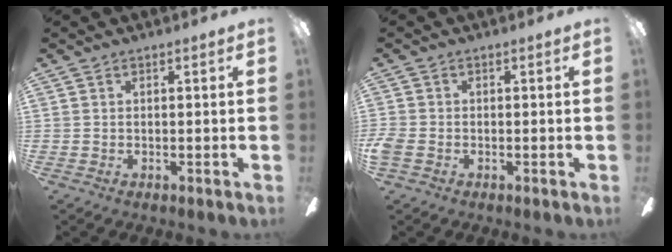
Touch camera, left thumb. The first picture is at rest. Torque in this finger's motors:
{"motor_torque": [-0.17, 0.21, 0.02, 0.00, 0.08]}